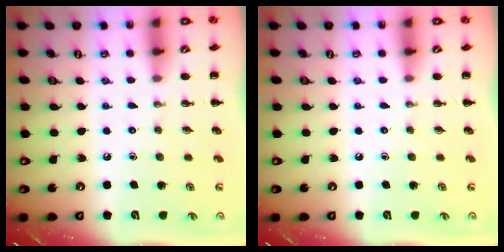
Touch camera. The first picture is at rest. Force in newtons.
{"total": 0.0}